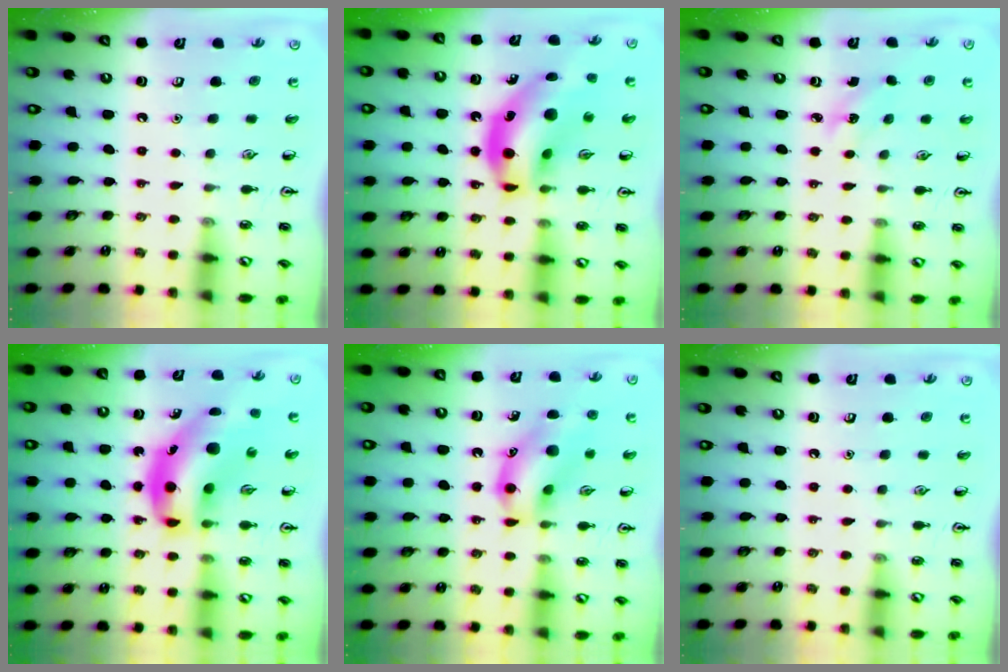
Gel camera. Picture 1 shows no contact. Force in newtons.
{"total": 17.5, "press": 16.7, "slide": 5.0}
{"total": 2.4, "press": 2.2, "slide": 0.8}
{"total": 14.2, "press": 13.6, "slide": 3.8}
{"total": 13.7, "press": 13.6, "slide": 1.8}
{"total": 0.0}